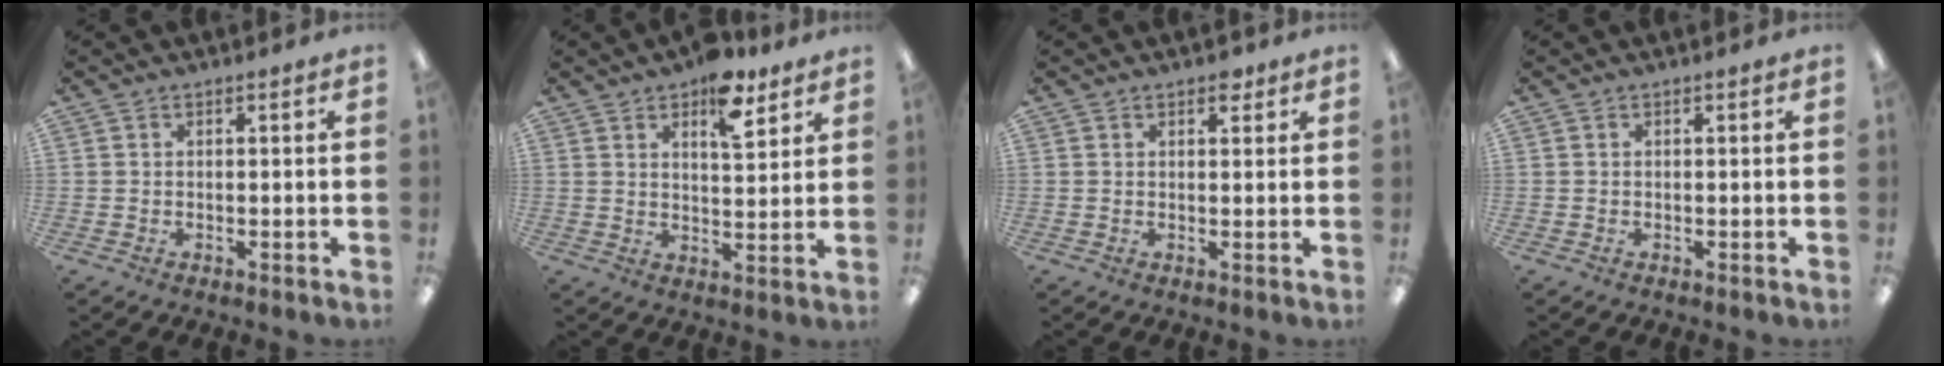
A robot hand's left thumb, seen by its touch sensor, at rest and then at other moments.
{"total": 10.2, "force": [6.9, 4.5, 6.1], "torque": [-0.073, -0.035, 0.114]}
{"total": 2.5, "force": [1.7, 1.4, 1.2], "torque": [-0.003, -0.007, 0.025]}
{"total": 0.0}